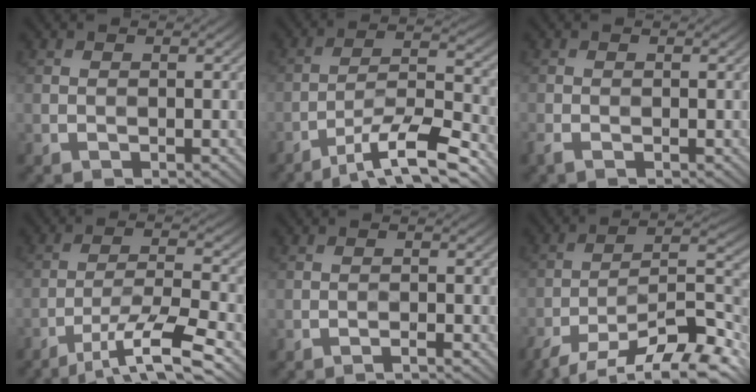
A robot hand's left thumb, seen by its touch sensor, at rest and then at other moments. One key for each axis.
{"total": 11.9, "fx": -8.6, "fy": 2.4, "fz": 7.9, "tx": -0.141, "ty": 0.007, "tz": -0.147}
{"total": 1.0, "fx": -0.8, "fy": 0.2, "fz": 0.7, "tx": -0.020, "ty": -0.003, "tz": -0.020}
{"total": 10.7, "fx": -7.0, "fy": 1.8, "fz": 7.8, "tx": -0.143, "ty": 0.003, "tz": -0.124}
{"total": 1.2, "fx": -1.0, "fy": 0.0, "fz": 0.7, "tx": -0.009, "ty": 0.003, "tz": -0.021}
{"total": 15.4, "fx": -10.9, "fy": 4.5, "fz": 9.9, "tx": -0.184, "ty": -0.010, "tz": -0.186}